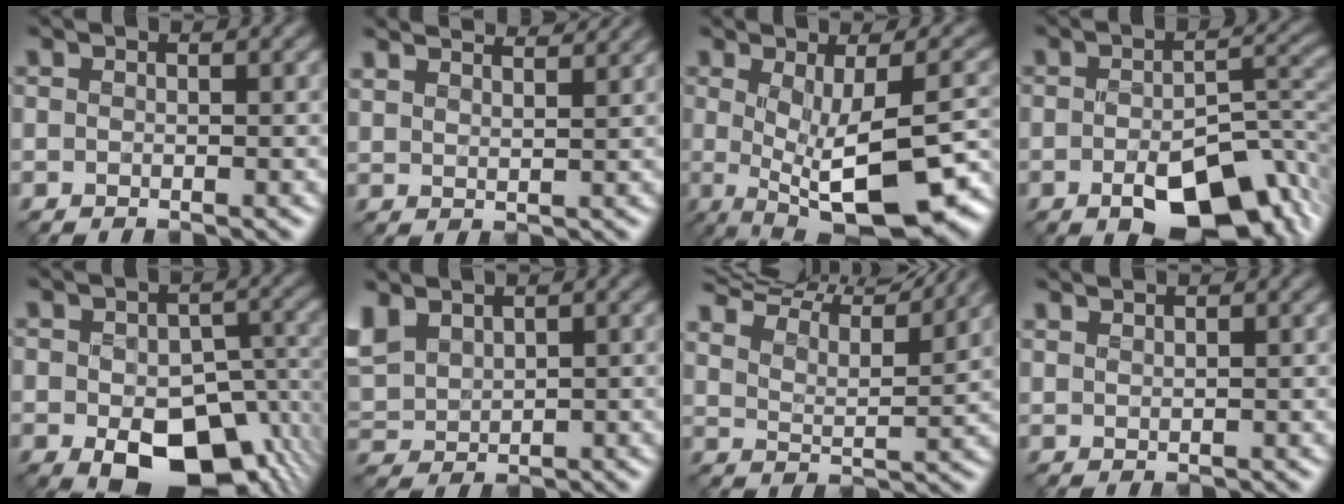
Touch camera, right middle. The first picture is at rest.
{"total": 5.0, "force": [4.7, 0.7, 1.5], "torque": [-0.024, 0.013, 0.052]}
{"total": 11.1, "force": [-2.9, 3.9, 10.0], "torque": [-0.160, -0.027, -0.023]}
{"total": 8.2, "force": [-4.1, 3.4, 6.1], "torque": [-0.091, -0.001, -0.061]}
{"total": 11.4, "force": [-4.3, 6.9, 8.0], "torque": [-0.123, -0.032, -0.047]}
{"total": 4.1, "force": [2.6, 2.6, 1.9], "torque": [-0.068, 0.009, 0.056]}
{"total": 12.1, "force": [11.0, 2.4, 4.4], "torque": [-0.088, 0.008, 0.154]}
{"total": 1.2, "force": [1.2, -0.2, -0.1], "torque": [-0.005, 0.003, 0.030]}